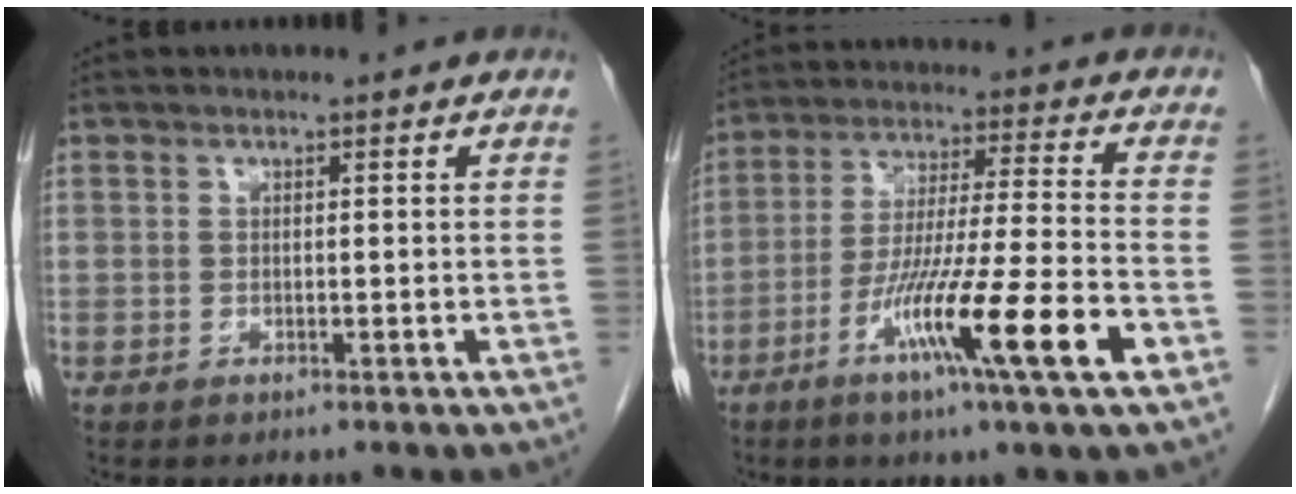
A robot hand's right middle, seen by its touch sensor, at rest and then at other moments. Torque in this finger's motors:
{"motor_torque": [1.86, -0.28, 0.97, 0.21]}